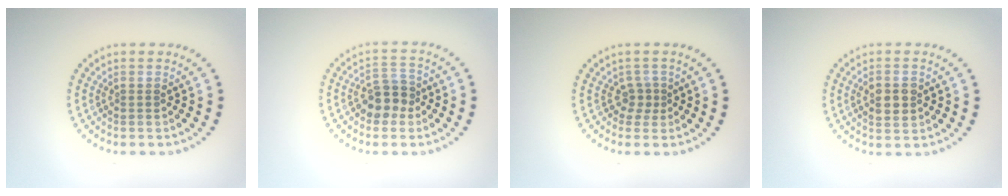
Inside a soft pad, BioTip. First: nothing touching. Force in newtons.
{"total": 3.4, "press": 3.2, "slide": 1.1}
{"total": 1.4, "press": 1.0, "slide": 0.9}
{"total": 2.3, "press": 2.3, "slide": 0.2}